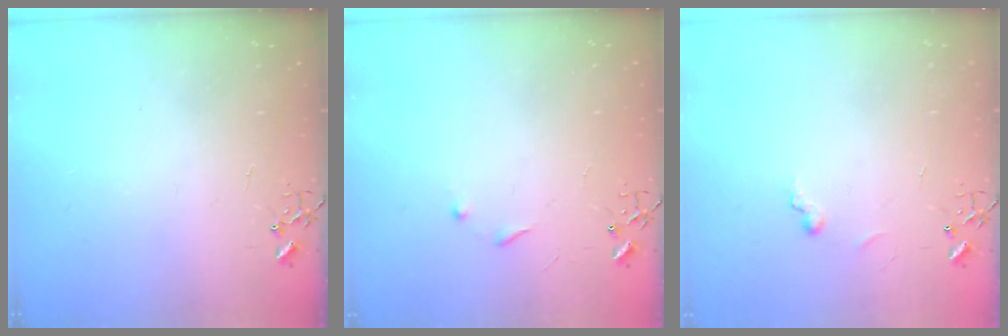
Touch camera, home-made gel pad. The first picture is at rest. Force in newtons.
{"total": 6.0, "press": 6.0, "slide": 0.6}
{"total": 5.6, "press": 5.6, "slide": 0.5}